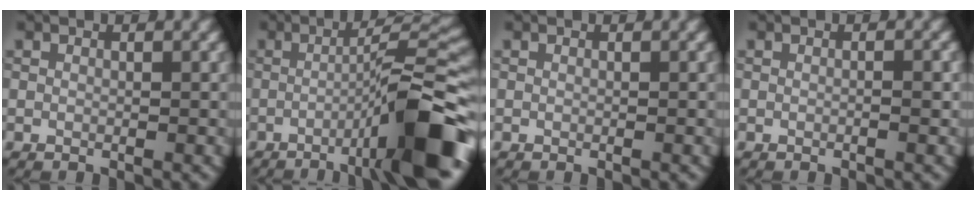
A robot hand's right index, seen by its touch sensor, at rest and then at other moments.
{"total": 11.4, "force": [-4.8, 1.5, 10.2], "torque": [-0.130, 0.020, -0.078]}
{"total": 0.0}
{"total": 0.9, "force": [-0.2, 0.0, 0.8], "torque": [-0.014, 0.002, -0.004]}